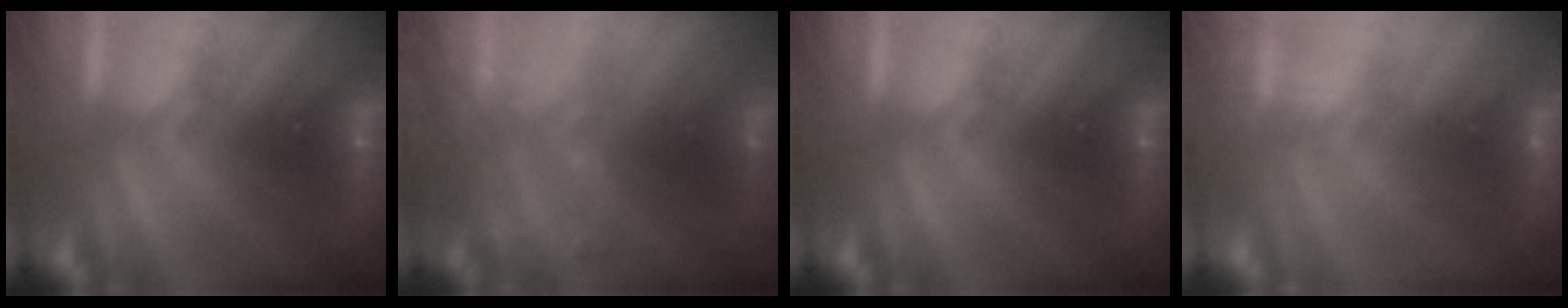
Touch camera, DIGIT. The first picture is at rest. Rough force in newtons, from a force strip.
{"total": 2.0}
{"total": 0.0}
{"total": 9.2}